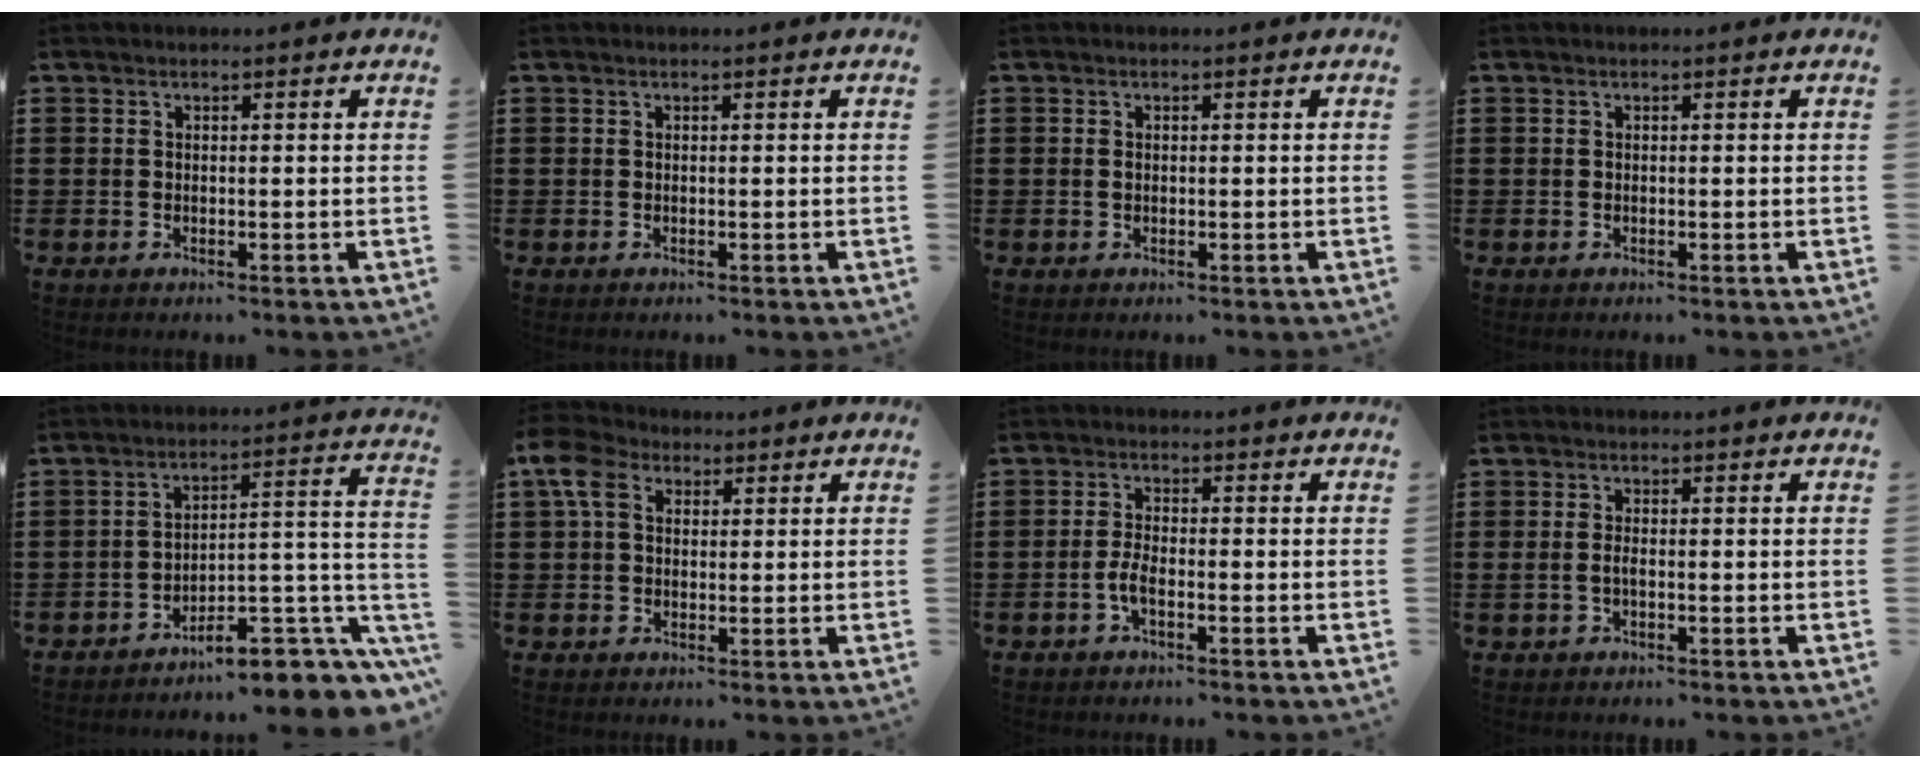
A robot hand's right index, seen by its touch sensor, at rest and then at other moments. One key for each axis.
{"total": 0.0}
{"total": 0.6, "fx": -0.1, "fy": 0.4, "fz": 0.5, "tx": -0.011, "ty": -0.001, "tz": -0.001}
{"total": 0.0}
{"total": 7.4, "fx": -6.1, "fy": 2.0, "fz": 3.8, "tx": -0.046, "ty": 0.002, "tz": -0.114}
{"total": 6.0, "fx": 2.5, "fy": 4.4, "fz": 3.2, "tx": -0.087, "ty": 0.017, "tz": 0.044}
{"total": 2.9, "fx": -1.2, "fy": 0.8, "fz": 2.5, "tx": -0.066, "ty": -0.006, "tz": -0.029}
{"total": 1.4, "fx": -0.4, "fy": 0.5, "fz": 1.3, "tx": -0.031, "ty": -0.004, "tz": -0.009}